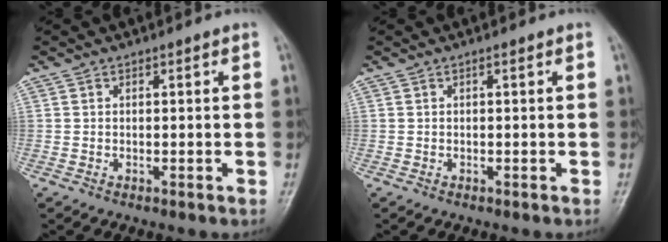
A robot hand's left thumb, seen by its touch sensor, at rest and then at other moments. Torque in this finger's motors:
{"motor_torque": [0.00, 0.00, -0.07, -0.08, 0.00]}